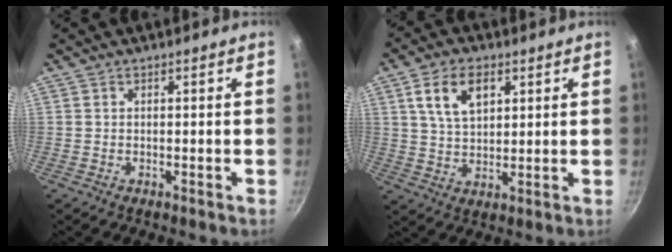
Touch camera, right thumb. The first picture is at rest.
{"total": 9.2, "force": [3.6, 5.5, 6.4], "torque": [-0.101, -0.008, 0.066]}